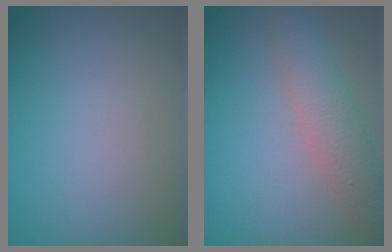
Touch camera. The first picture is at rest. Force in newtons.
{"total": 3.7, "press": 3.7, "slide": 0.2}